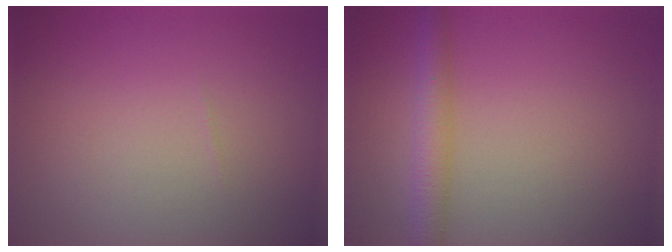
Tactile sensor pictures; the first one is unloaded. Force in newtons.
{"total": 3.5, "press": 3.5, "slide": 0.1}